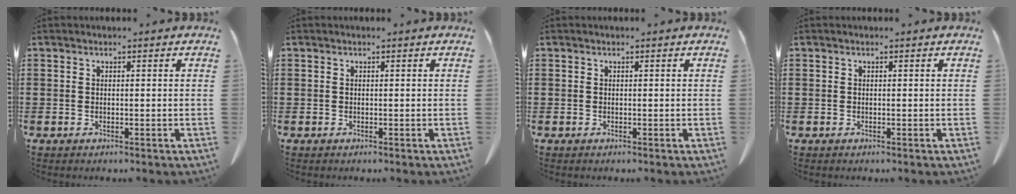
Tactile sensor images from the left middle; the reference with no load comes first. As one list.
[{"total": 0.0}, {"total": 0.0}, {"total": 0.0}]